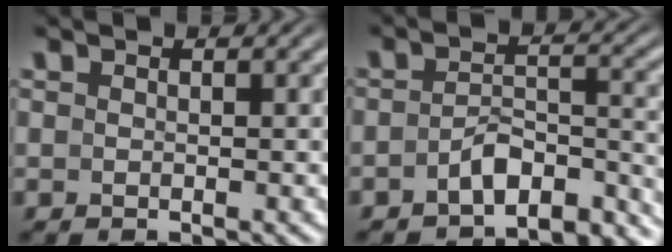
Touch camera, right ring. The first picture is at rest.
{"total": 6.8, "force": [-6.0, 2.1, 2.3], "torque": [-0.030, -0.018, -0.086]}